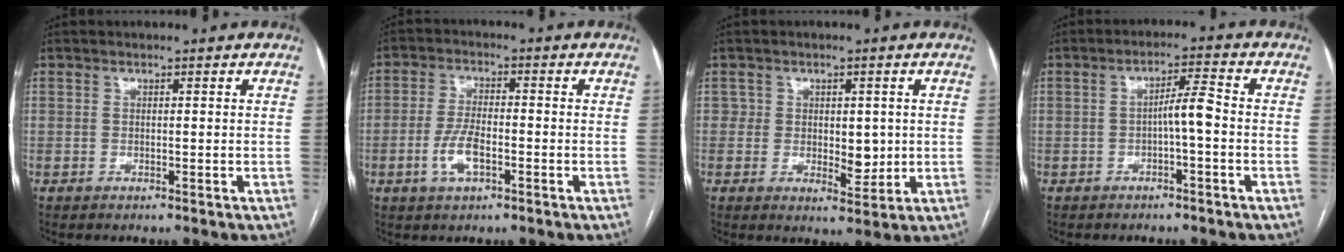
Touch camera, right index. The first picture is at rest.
{"total": 5.5, "force": [-2.1, 2.0, 4.7], "torque": [-0.098, 0.002, -0.038]}
{"total": 4.5, "force": [0.1, 2.8, 3.5], "torque": [-0.039, 0.000, 0.010]}
{"total": 4.1, "force": [-0.9, 0.3, 4.0], "torque": [-0.062, 0.011, -0.014]}